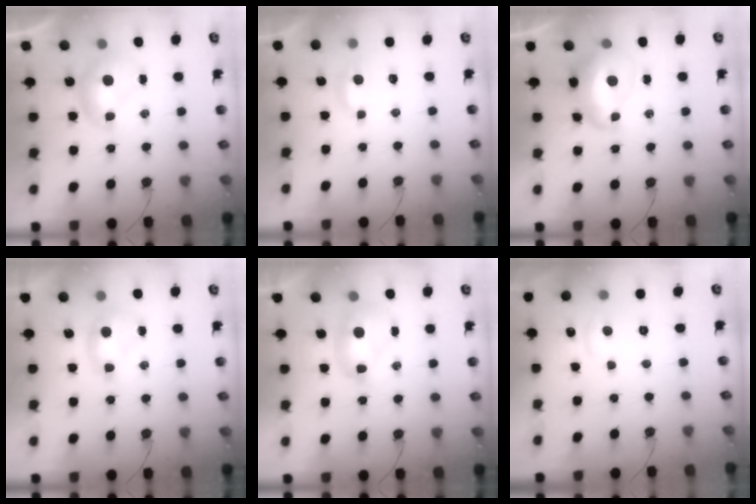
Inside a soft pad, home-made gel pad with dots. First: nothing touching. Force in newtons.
{"total": 3.5, "press": 3.4, "slide": 0.3}
{"total": 5.9, "press": 5.7, "slide": 1.3}
{"total": 1.3, "press": 1.0, "slide": 0.9}
{"total": 2.7, "press": 2.7, "slide": 0.1}
{"total": 0.8, "press": 0.3, "slide": 0.7}